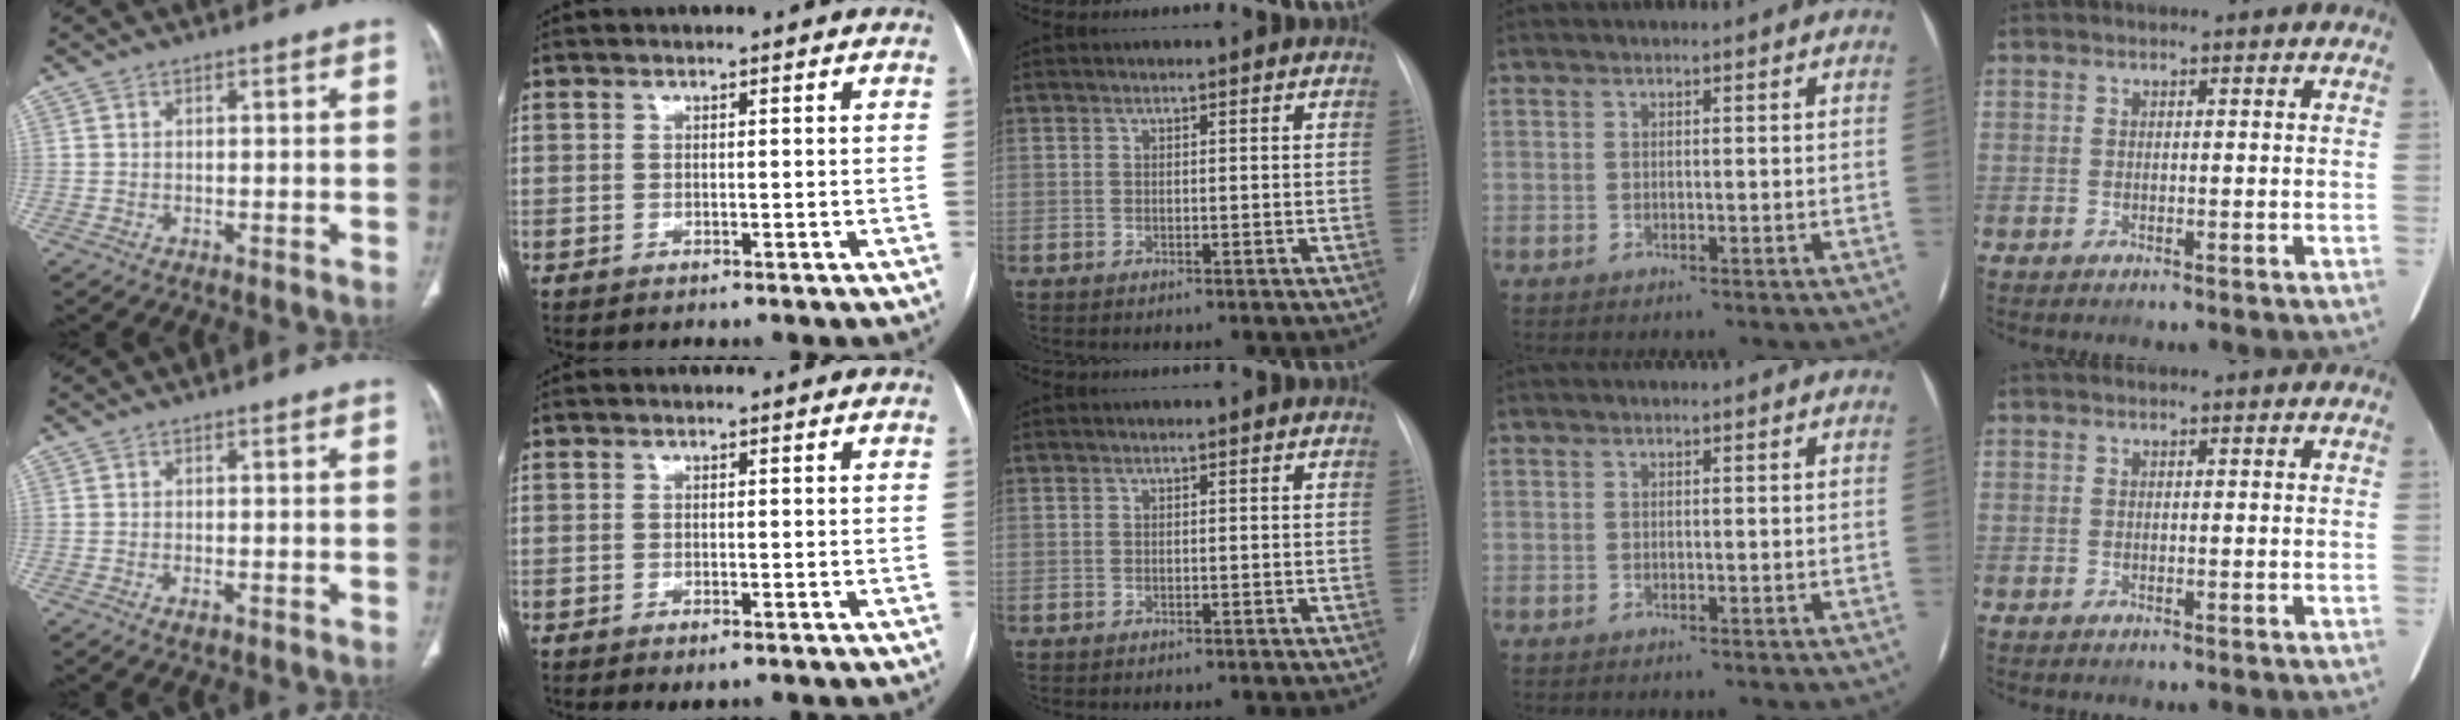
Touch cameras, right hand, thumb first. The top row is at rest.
{"thumb": {"total": 1.3, "force": [-0.7, 0.6, 1.0], "torque": [-0.018, 0.000, -0.010]}, "index": {"total": 1.3, "force": [-0.7, 0.4, 1.0], "torque": [-0.012, -0.003, -0.008]}}